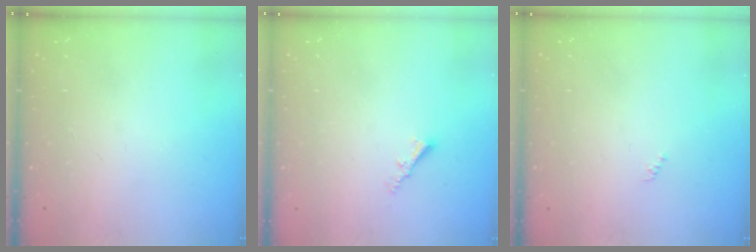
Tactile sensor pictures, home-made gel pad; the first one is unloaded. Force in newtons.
{"total": 2.2, "press": 2.2, "slide": 0.4}
{"total": 0.0}